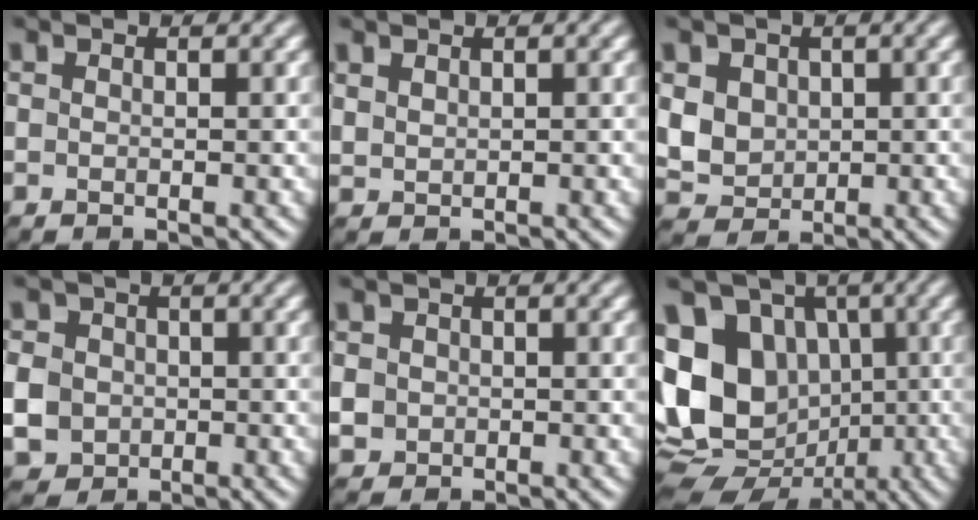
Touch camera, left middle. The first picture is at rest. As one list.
[{"total": 0.7, "force": [0.7, 0.2, -0.1], "torque": [-0.007, 0.004, 0.026]}, {"total": 3.2, "force": [0.6, 2.9, 1.3], "torque": [-0.047, 0.000, 0.028]}, {"total": 4.7, "force": [-0.6, 4.4, 1.6], "torque": [-0.053, 0.010, -0.016]}, {"total": 1.1, "force": [-0.2, 1.1, -0.1], "torque": [-0.003, -0.005, 0.005]}, {"total": 14.1, "force": [-0.2, 11.5, 8.2], "torque": [-0.161, 0.012, -0.010]}]